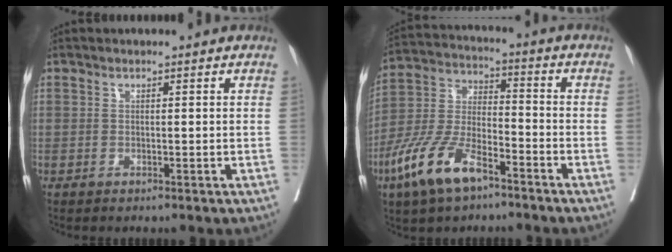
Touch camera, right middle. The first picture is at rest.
{"total": 12.3, "force": [-7.4, 4.4, 8.8], "torque": [-0.196, -0.004, -0.145]}